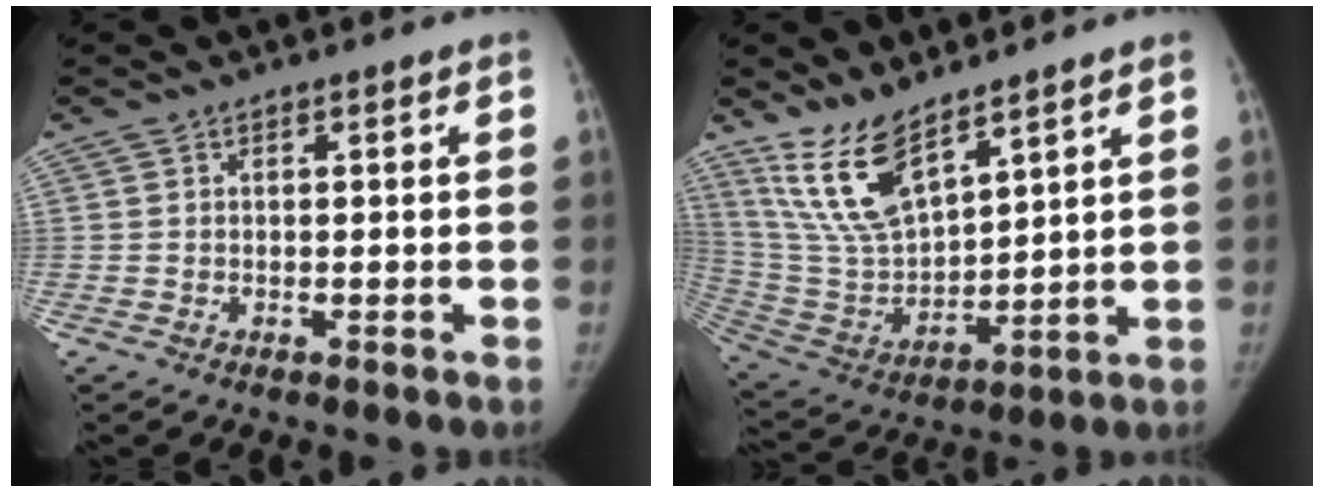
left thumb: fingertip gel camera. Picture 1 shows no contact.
{"total": 13.6, "force": [9.7, 4.9, 8.2], "torque": [-0.136, -0.055, 0.213]}